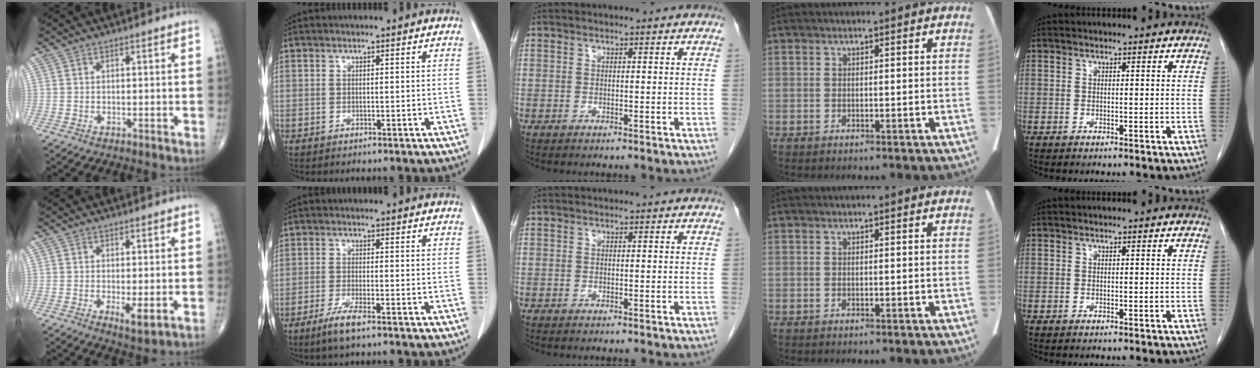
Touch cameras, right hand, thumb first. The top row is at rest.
{"thumb": {"total": 3.5, "force": [-0.7, 1.1, 3.3], "torque": [-0.056, -0.012, -0.009]}, "index": {"total": 4.1, "force": [-2.7, 0.2, 3.0], "torque": [-0.066, -0.010, -0.053]}}